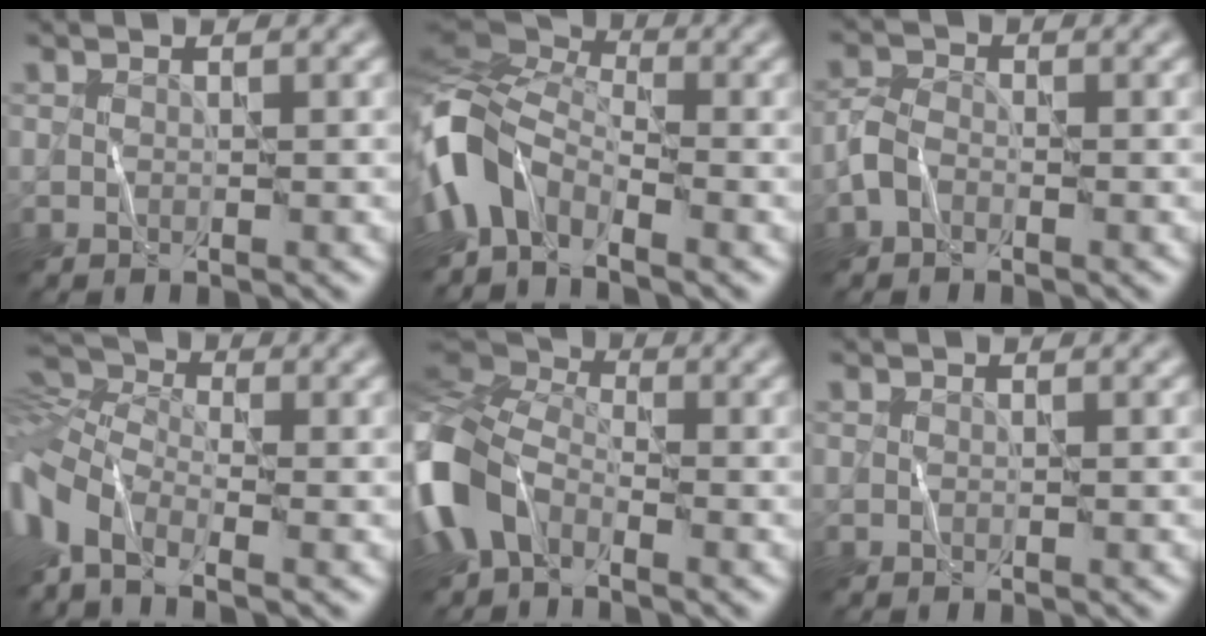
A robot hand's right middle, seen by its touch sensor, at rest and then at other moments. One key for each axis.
{"total": 7.5, "fx": -2.8, "fy": 4.1, "fz": 5.6, "tx": -0.122, "ty": 0.011, "tz": -0.084}
{"total": 1.9, "fx": -1.1, "fy": 1.2, "fz": 0.9, "tx": -0.019, "ty": 0.006, "tz": -0.032}
{"total": 6.7, "fx": -2.8, "fy": 3.2, "fz": 5.2, "tx": -0.115, "ty": -0.005, "tz": -0.078}
{"total": 9.6, "fx": -3.6, "fy": 6.0, "fz": 6.5, "tx": -0.159, "ty": -0.007, "tz": -0.093}
{"total": 0.0}